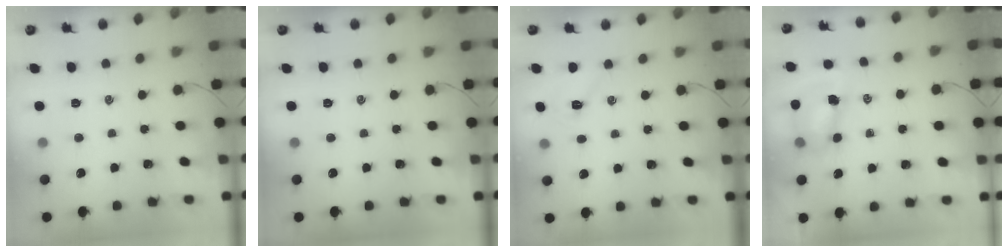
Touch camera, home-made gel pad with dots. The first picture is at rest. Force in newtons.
{"total": 0.0}
{"total": 6.3, "press": 6.2, "slide": 1.1}
{"total": 7.9, "press": 7.8, "slide": 1.1}